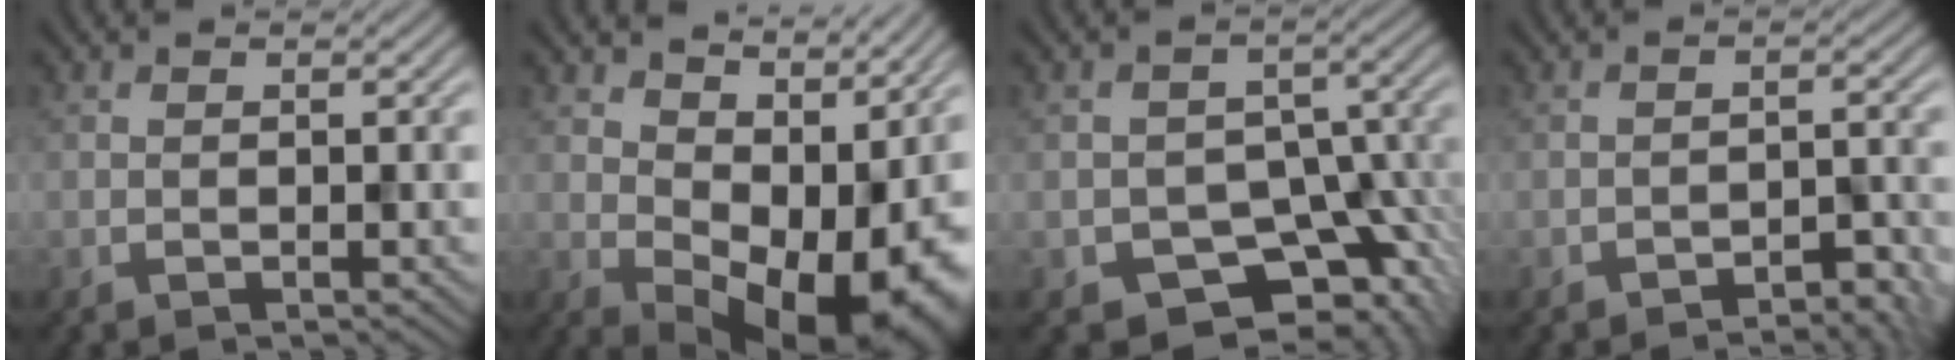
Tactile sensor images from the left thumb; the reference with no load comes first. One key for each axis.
{"total": 12.0, "fx": 3.2, "fy": 7.4, "fz": 8.8, "tx": -0.103, "ty": -0.015, "tz": 0.084}
{"total": 8.0, "fx": -5.0, "fy": 5.4, "fz": 3.1, "tx": -0.032, "ty": -0.020, "tz": -0.070}
{"total": 3.4, "fx": -3.3, "fy": 0.3, "fz": 0.8, "tx": -0.006, "ty": 0.012, "tz": -0.042}